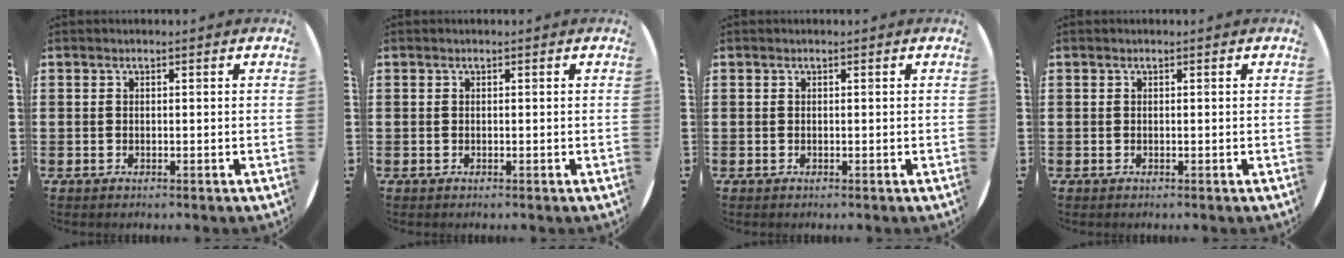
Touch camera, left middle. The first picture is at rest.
{"total": 0.0}
{"total": 0.0}
{"total": 0.0}